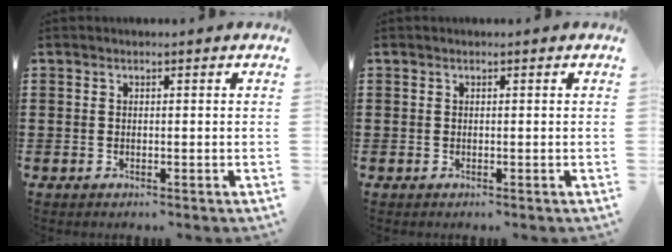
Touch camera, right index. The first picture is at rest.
{"total": 0.0}